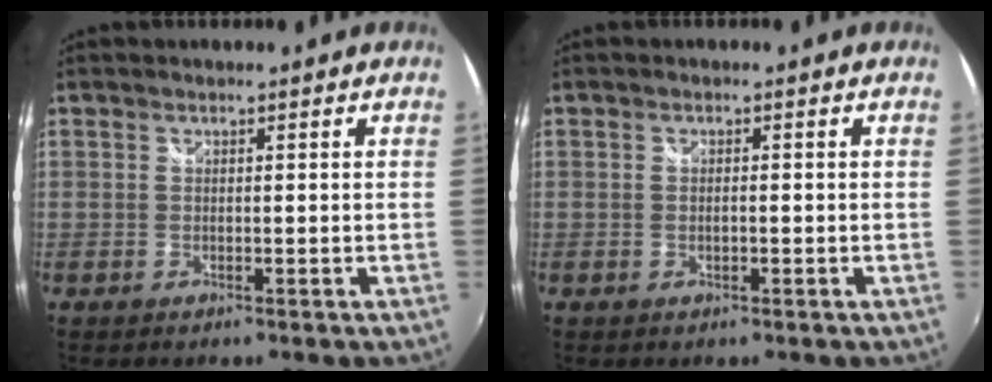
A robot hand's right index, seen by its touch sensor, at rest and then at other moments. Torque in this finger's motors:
{"motor_torque": [-0.12, -0.01, -0.03, -0.01]}